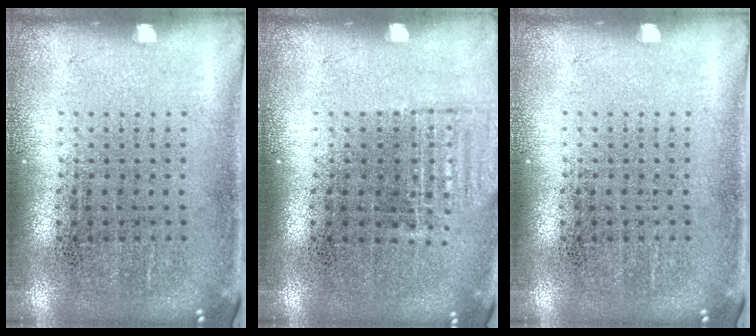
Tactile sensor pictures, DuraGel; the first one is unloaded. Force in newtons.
{"total": 0.9, "press": 0.9, "slide": 0.3}
{"total": 0.0}